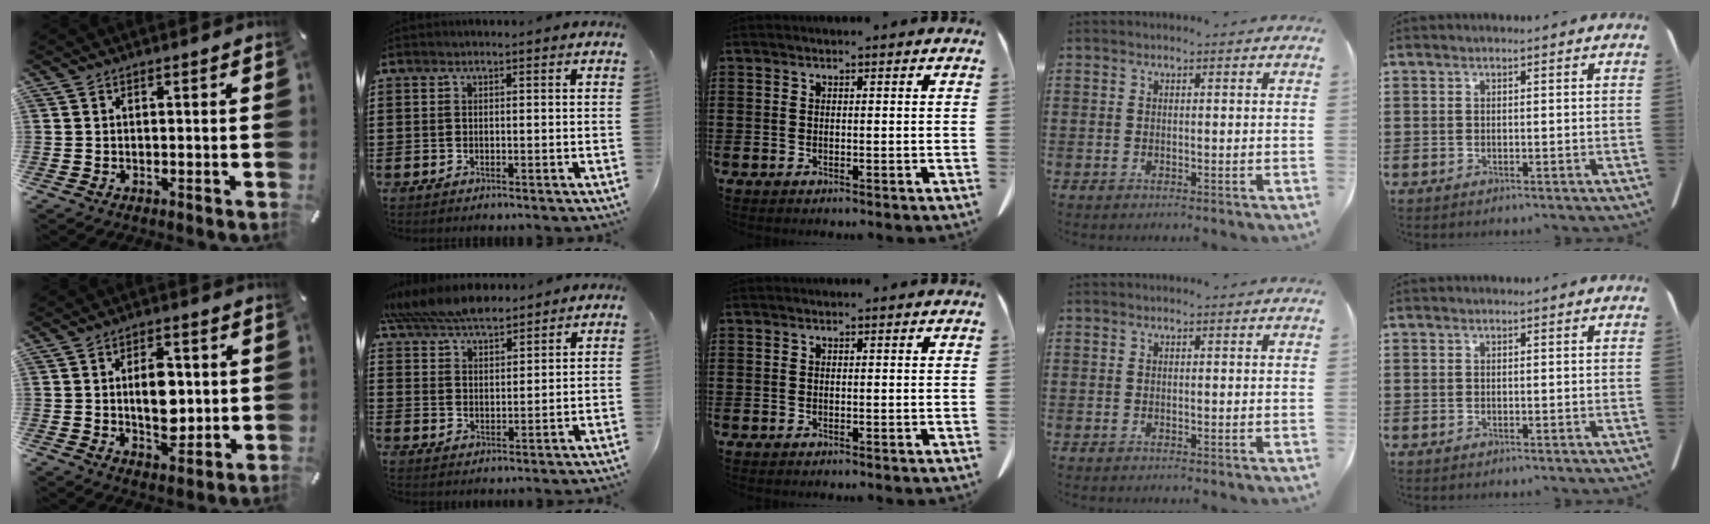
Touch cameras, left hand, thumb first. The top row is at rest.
{"thumb": {"total": 9.4, "force": [0.8, 5.8, 7.3], "torque": [-0.114, -0.003, 0.007]}, "index": {"total": 6.9, "force": [6.5, 1.2, 2.0], "torque": [-0.063, -0.017, 0.121]}}